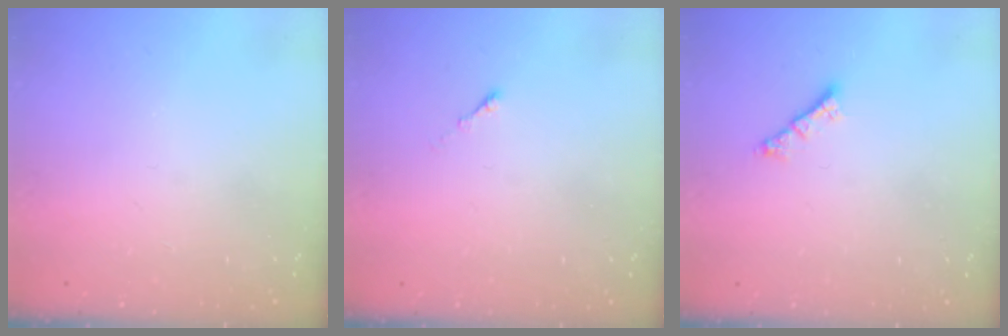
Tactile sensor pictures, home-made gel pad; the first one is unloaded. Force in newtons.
{"total": 0.0}
{"total": 1.2, "press": 1.2, "slide": 0.3}